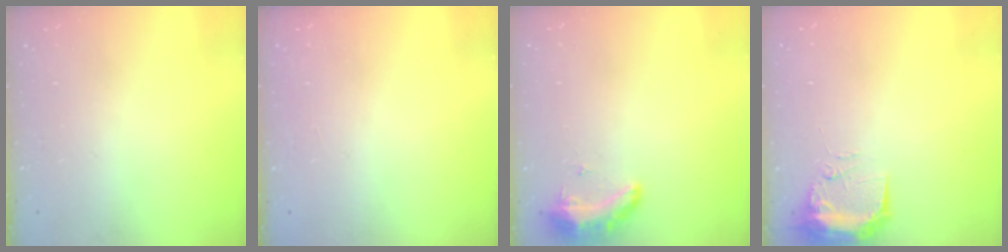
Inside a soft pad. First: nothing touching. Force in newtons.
{"total": 0.9, "press": 0.0, "slide": 0.9}
{"total": 8.5, "press": 8.3, "slide": 1.6}
{"total": 14.8, "press": 11.3, "slide": 9.5}